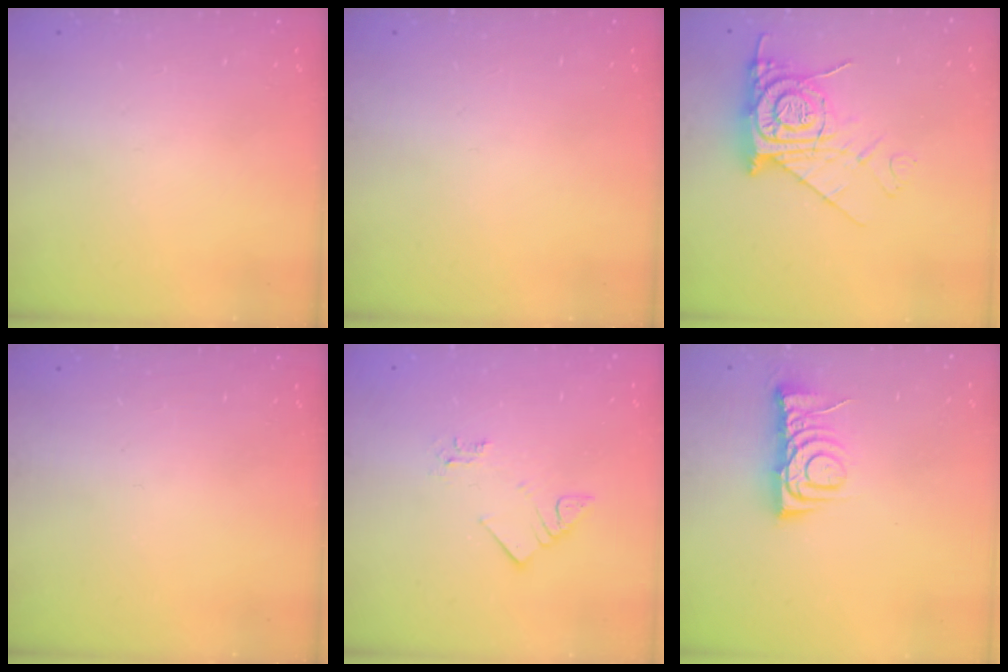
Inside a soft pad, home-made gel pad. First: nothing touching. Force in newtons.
{"total": 0.0}
{"total": 12.8, "press": 12.7, "slide": 1.2}
{"total": 0.0}
{"total": 3.0, "press": 3.0, "slide": 0.0}
{"total": 6.8, "press": 6.8, "slide": 0.6}